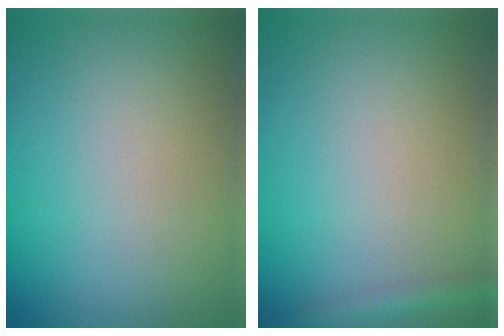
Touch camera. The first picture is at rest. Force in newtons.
{"total": 1.8, "press": 1.8, "slide": 0.1}